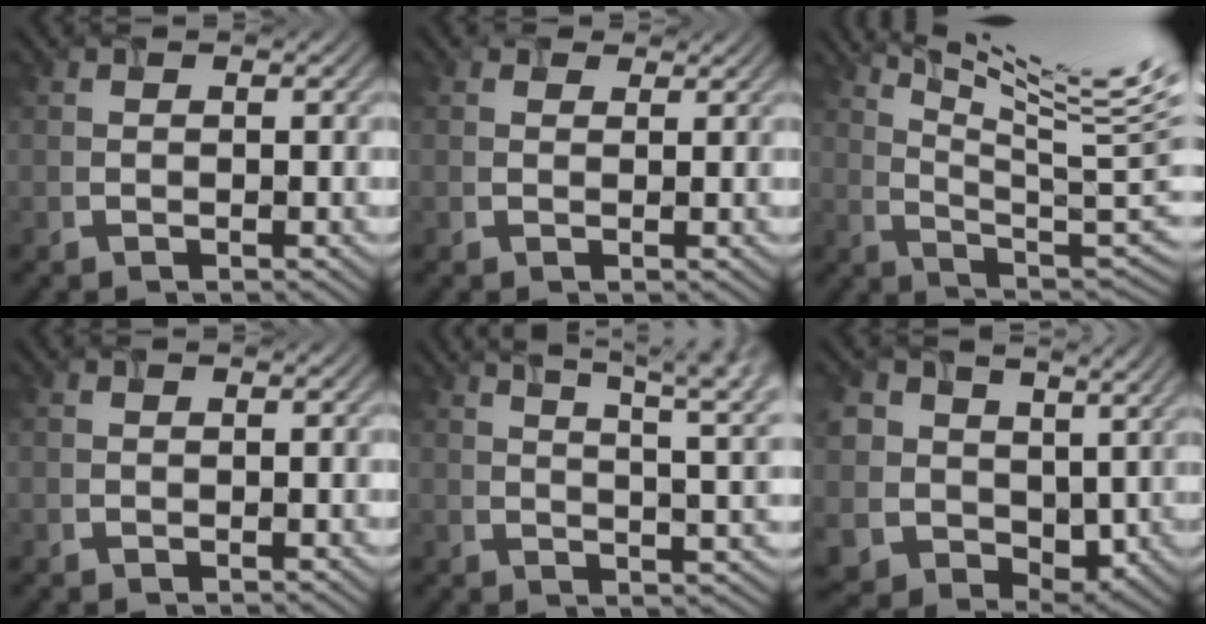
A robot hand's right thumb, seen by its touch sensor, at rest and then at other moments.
{"total": 1.7, "force": [1.2, 1.0, 0.6], "torque": [-0.010, 0.004, 0.016]}
{"total": 14.8, "force": [8.6, 2.4, 11.9], "torque": [-0.190, 0.007, 0.126]}
{"total": 0.0}
{"total": 11.1, "force": [6.7, 3.2, 8.2], "torque": [-0.109, 0.022, 0.077]}
{"total": 9.8, "force": [3.9, 7.8, 4.5], "torque": [-0.131, -0.005, 0.071]}